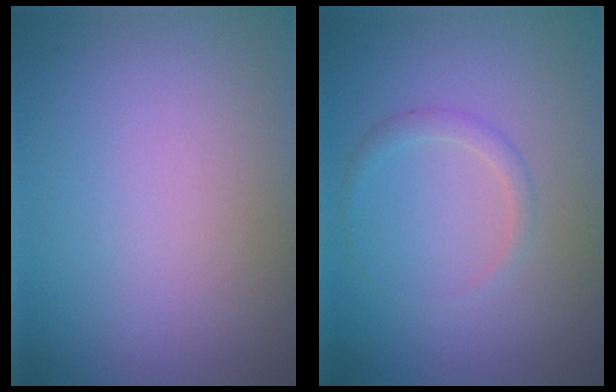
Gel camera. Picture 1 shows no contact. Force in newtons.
{"total": 1.2, "press": 1.2, "slide": 0.1}